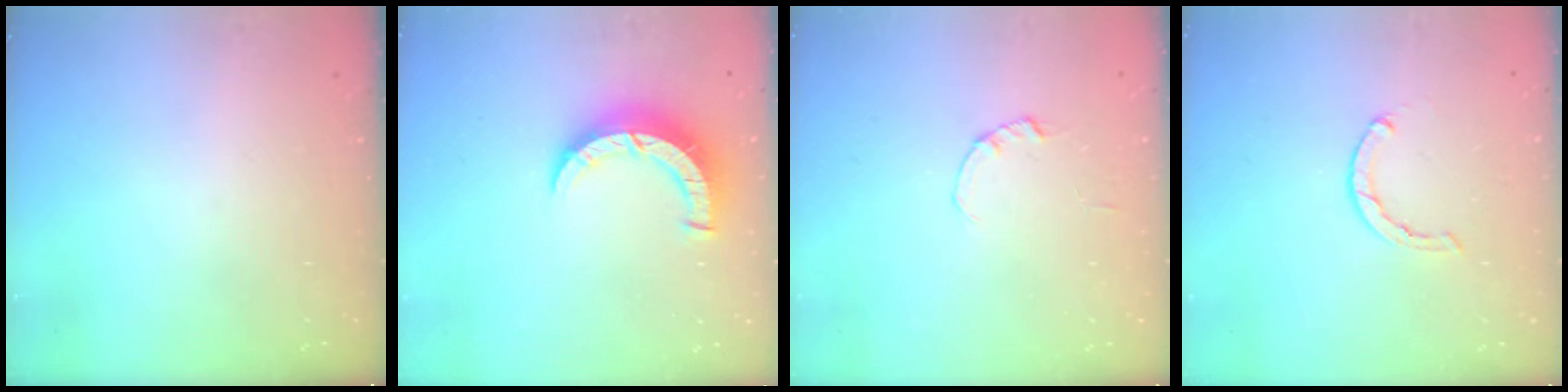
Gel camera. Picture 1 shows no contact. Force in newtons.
{"total": 8.4, "press": 8.4, "slide": 0.3}
{"total": 0.0}
{"total": 1.6, "press": 1.5, "slide": 0.4}